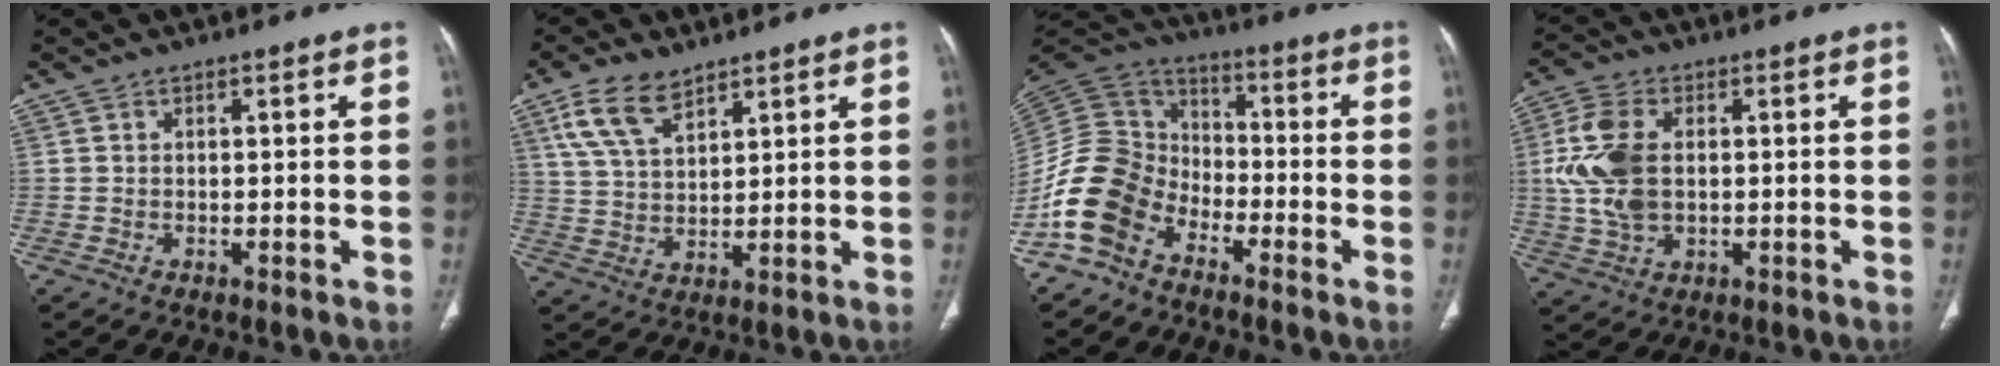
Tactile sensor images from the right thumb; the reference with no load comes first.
{"total": 9.1, "force": [5.5, 4.4, 5.6], "torque": [-0.105, -0.015, 0.116]}
{"total": 14.1, "force": [-7.9, 9.6, 6.6], "torque": [-0.129, 0.066, -0.168]}
{"total": 11.1, "force": [1.0, 6.9, 8.7], "torque": [-0.192, 0.004, 0.024]}